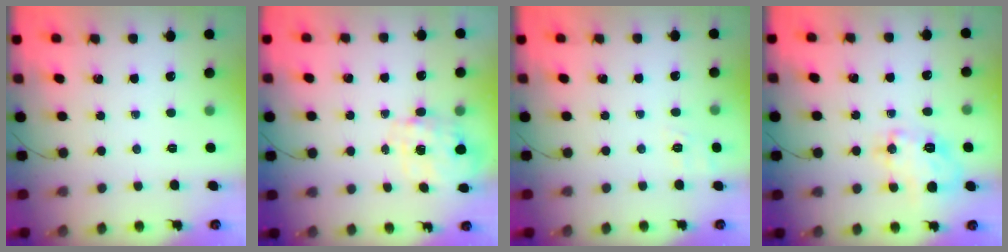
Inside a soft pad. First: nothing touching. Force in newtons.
{"total": 4.0, "press": 3.9, "slide": 0.9}
{"total": 2.0, "press": 1.1, "slide": 1.7}
{"total": 12.2, "press": 12.1, "slide": 0.8}